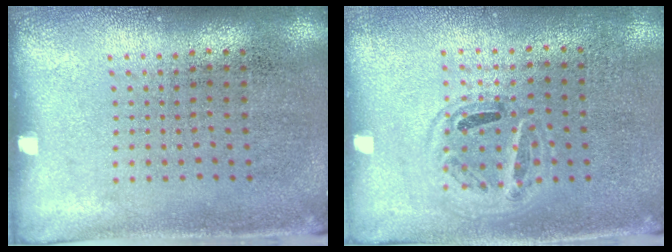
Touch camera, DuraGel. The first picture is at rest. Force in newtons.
{"total": 0.9, "press": 0.9, "slide": 0.3}